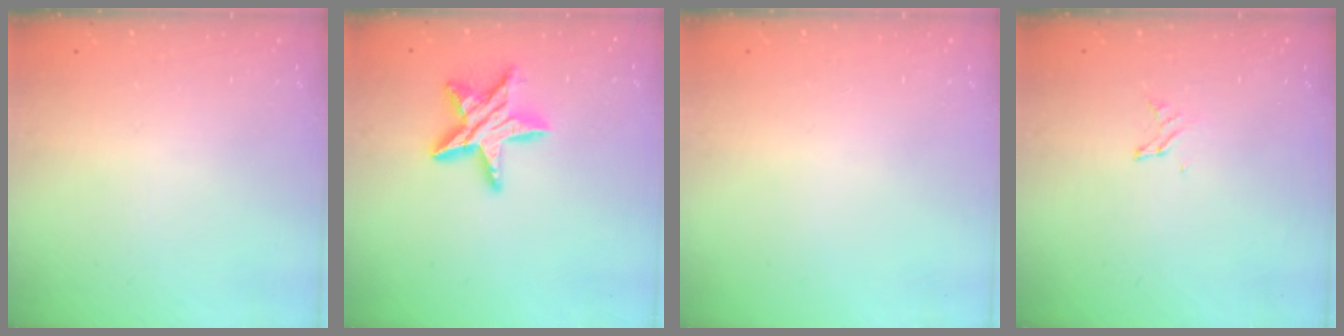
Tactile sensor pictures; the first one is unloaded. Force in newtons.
{"total": 13.0, "press": 13.0, "slide": 0.9}
{"total": 0.0}
{"total": 2.2, "press": 2.2, "slide": 0.3}